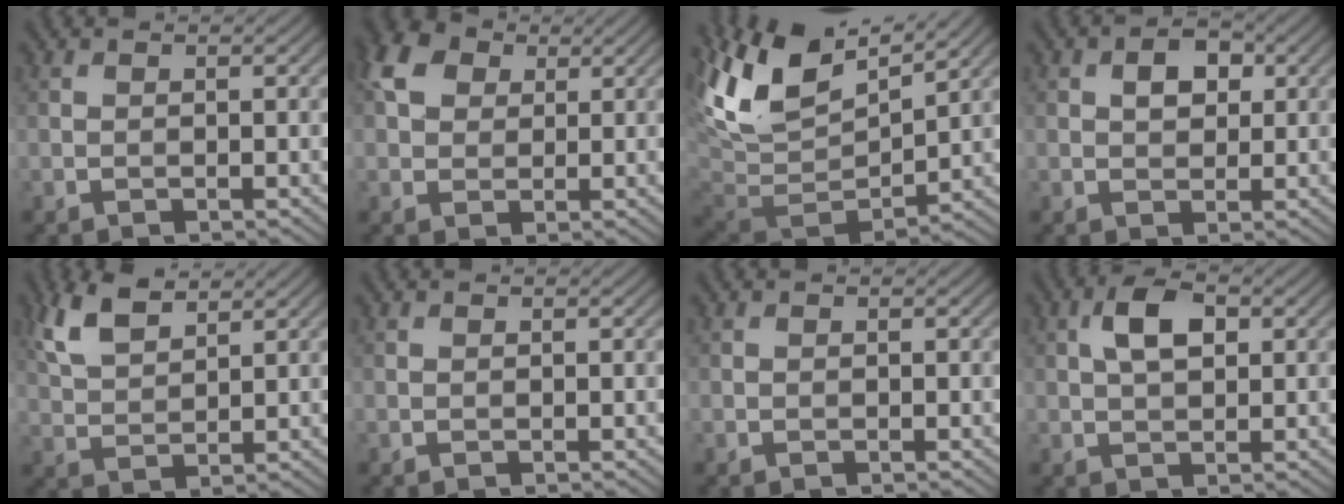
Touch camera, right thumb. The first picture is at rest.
{"total": 6.2, "force": [2.4, 4.7, 3.2], "torque": [-0.083, 0.014, 0.037]}
{"total": 13.1, "force": [7.0, 6.4, 9.1], "torque": [-0.223, 0.022, 0.138]}
{"total": 3.6, "force": [1.0, 2.5, 2.4], "torque": [-0.043, 0.004, 0.013]}
{"total": 6.4, "force": [4.1, 2.7, 4.1], "torque": [-0.104, 0.009, 0.087]}
{"total": 0.0}
{"total": 0.0}
{"total": 4.8, "force": [1.3, 2.5, 3.8], "torque": [-0.078, 0.009, 0.020]}